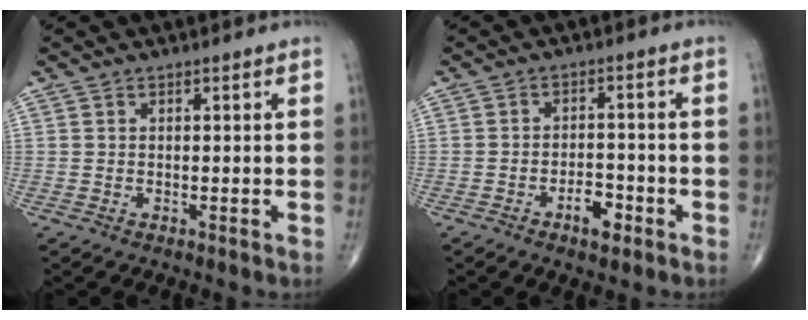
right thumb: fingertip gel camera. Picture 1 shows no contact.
{"total": 4.7, "force": [-2.5, 2.2, 3.3], "torque": [-0.043, 0.017, -0.039]}